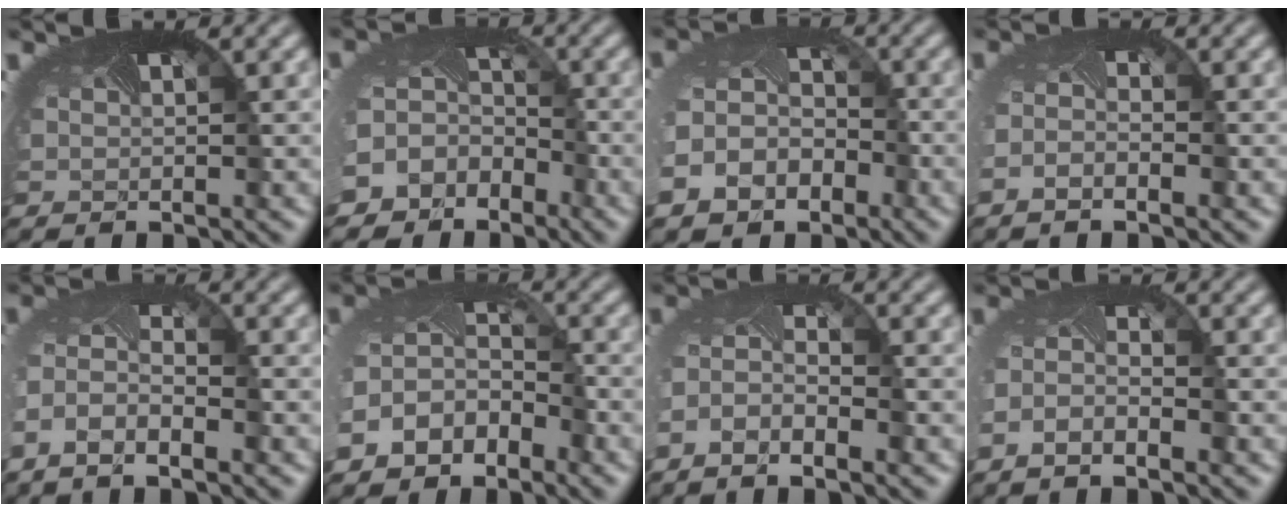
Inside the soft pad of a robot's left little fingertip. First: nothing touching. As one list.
[{"total": 11.8, "force": [-6.0, 9.7, 3.1], "torque": [-0.110, -0.052, -0.076]}, {"total": 8.2, "force": [-4.3, 6.3, 3.1], "torque": [-0.074, -0.036, -0.056]}, {"total": 1.7, "force": [-1.3, 0.4, 1.1], "torque": [-0.019, -0.010, -0.021]}, {"total": 4.6, "force": [-3.2, 1.7, 2.9], "torque": [-0.068, -0.011, -0.062]}, {"total": 5.2, "force": [-3.0, 3.5, 2.5], "torque": [-0.055, -0.012, -0.057]}, {"total": 4.0, "force": [-2.8, 1.1, 2.6], "torque": [-0.060, -0.012, -0.055]}, {"total": 2.5, "force": [-1.9, 0.6, 1.5], "torque": [-0.034, -0.009, -0.038]}]